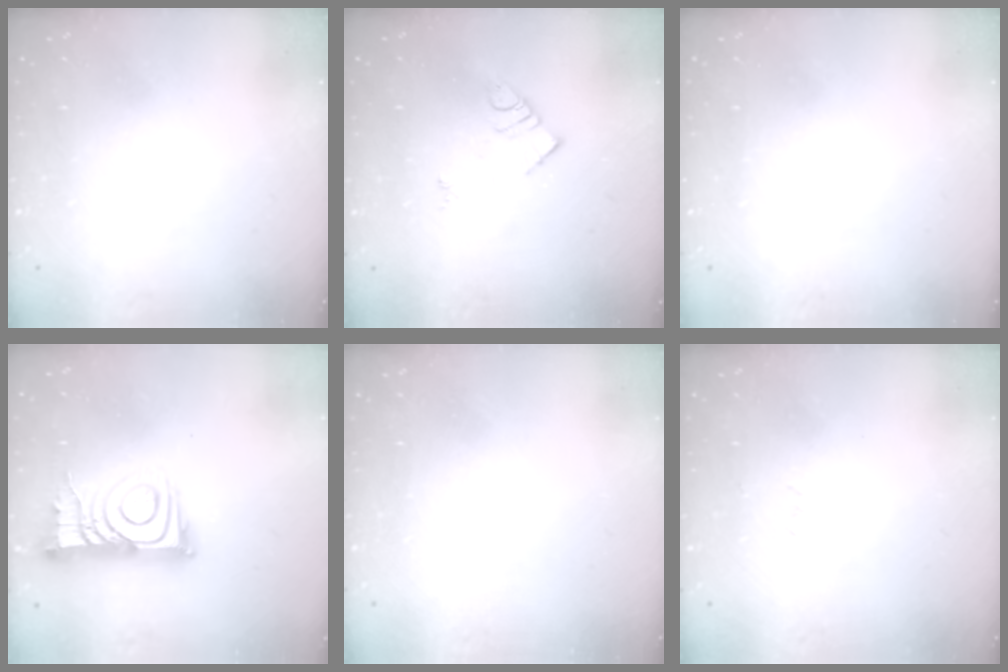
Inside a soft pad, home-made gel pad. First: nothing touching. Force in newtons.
{"total": 6.6, "press": 6.6, "slide": 0.7}
{"total": 0.0}
{"total": 12.7, "press": 12.7, "slide": 0.9}
{"total": 0.0}
{"total": 2.6, "press": 2.6, "slide": 0.4}